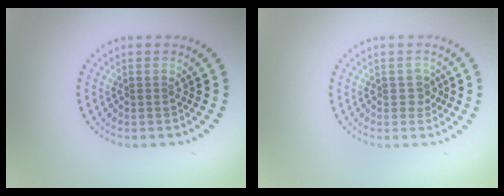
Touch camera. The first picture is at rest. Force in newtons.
{"total": 1.4, "press": 1.3, "slide": 0.3}